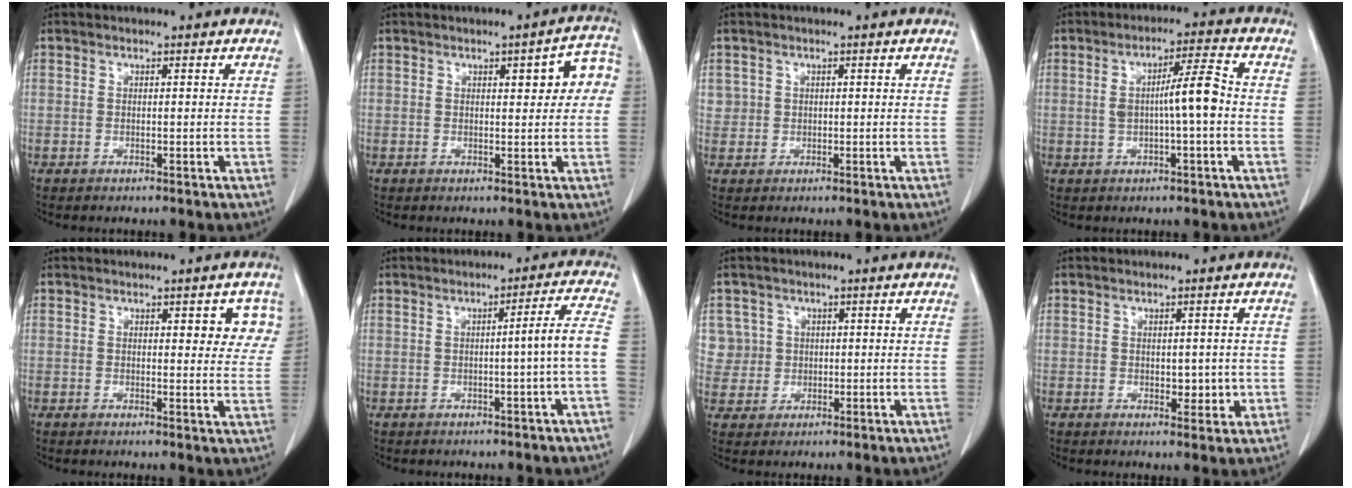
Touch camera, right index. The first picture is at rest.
{"total": 5.8, "force": [1.3, 1.9, 5.4], "torque": [-0.055, 0.021, 0.011]}
{"total": 1.5, "force": [0.3, 1.5, 0.0], "torque": [0.014, 0.005, 0.001]}
{"total": 6.4, "force": [-0.4, 0.4, 6.4], "torque": [-0.108, 0.015, -0.005]}
{"total": 5.1, "force": [2.1, 2.1, 4.2], "torque": [-0.033, 0.004, 0.019]}
{"total": 4.8, "force": [-1.0, -1.1, 4.6], "torque": [-0.060, 0.008, -0.015]}
{"total": 4.5, "force": [1.0, 4.4, -0.4], "torque": [0.024, 0.014, 0.023]}
{"total": 3.0, "force": [-0.4, 1.8, 2.3], "torque": [-0.023, -0.001, 0.001]}